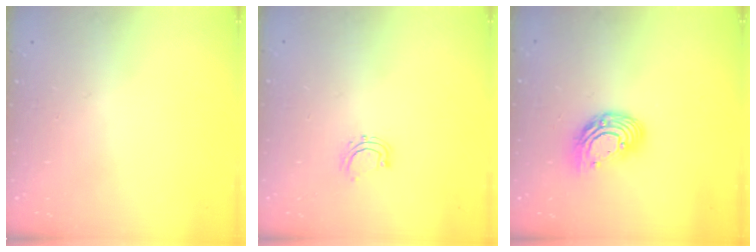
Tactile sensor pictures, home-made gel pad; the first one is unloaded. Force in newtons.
{"total": 4.4, "press": 4.3, "slide": 0.6}
{"total": 11.6, "press": 11.5, "slide": 1.2}